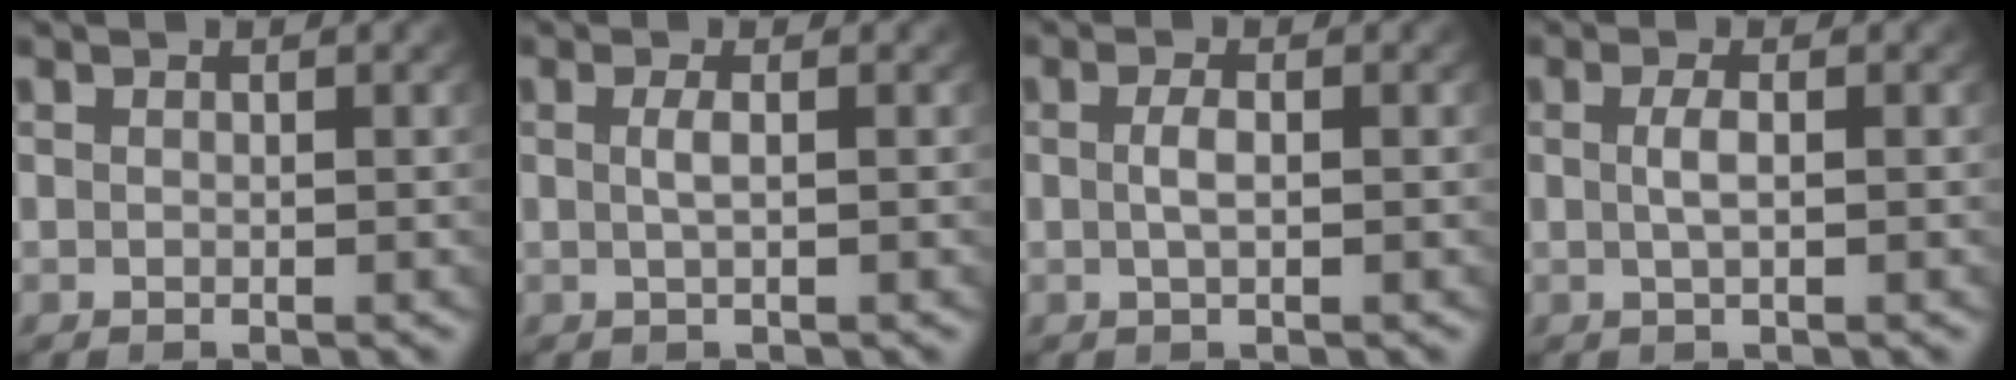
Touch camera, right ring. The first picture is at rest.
{"total": 1.2, "force": [-0.1, -0.1, 1.2], "torque": [-0.029, -0.007, 0.003]}
{"total": 1.4, "force": [-0.2, 0.1, 1.3], "torque": [-0.034, -0.008, 0.001]}
{"total": 1.5, "force": [-0.2, 0.0, 1.4], "torque": [-0.035, -0.008, 0.002]}